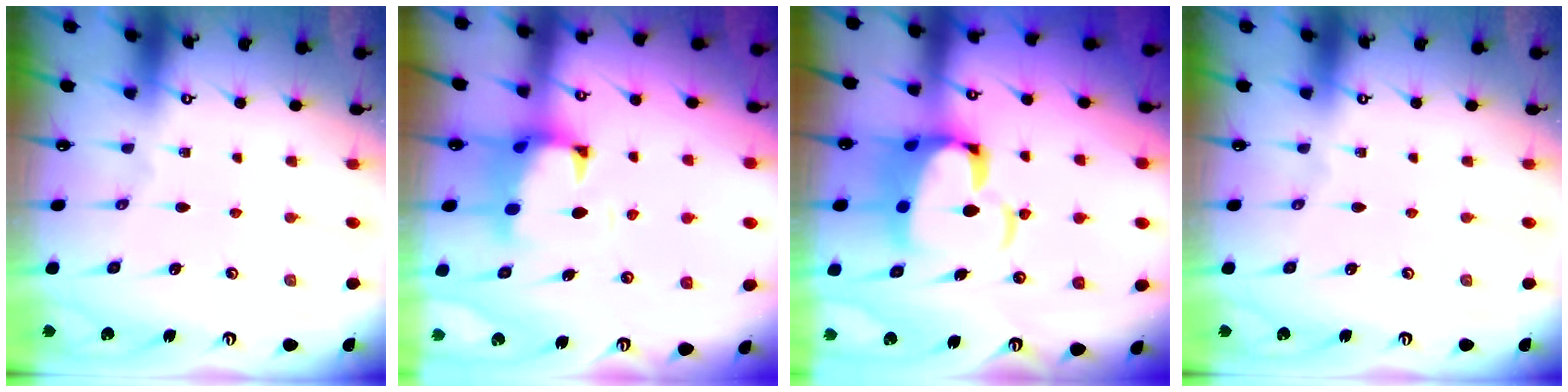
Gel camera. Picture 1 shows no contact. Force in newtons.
{"total": 2.0, "press": 1.4, "slide": 1.4}
{"total": 9.4, "press": 9.3, "slide": 1.6}
{"total": 0.0}